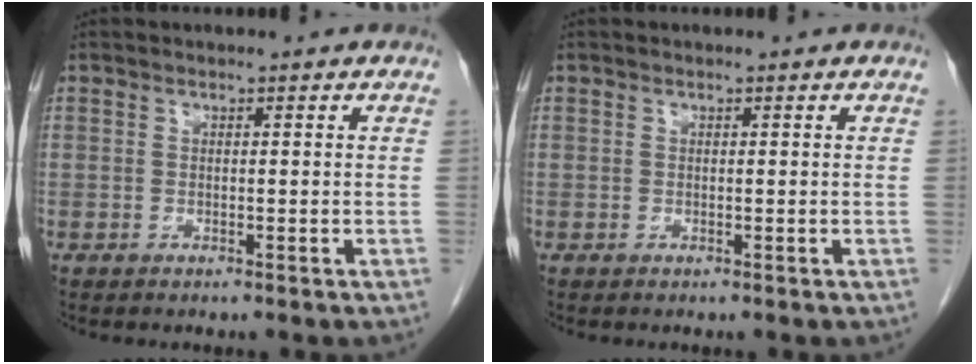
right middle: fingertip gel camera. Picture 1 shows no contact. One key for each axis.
{"total": 0.0}